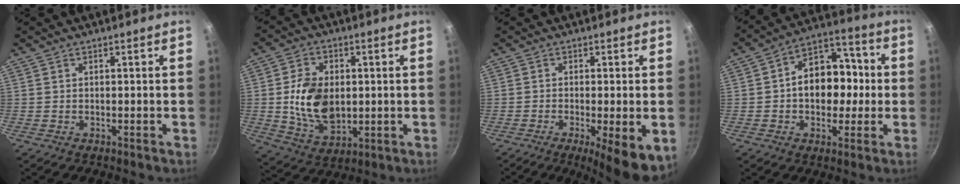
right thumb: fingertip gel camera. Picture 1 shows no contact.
{"total": 12.9, "force": [0.1, 9.2, 9.0], "torque": [-0.133, -0.005, 0.009]}
{"total": 9.5, "force": [-3.1, 2.2, 8.7], "torque": [-0.126, -0.004, -0.041]}
{"total": 14.3, "force": [-0.2, 10.6, 9.7], "torque": [-0.093, 0.036, -0.017]}